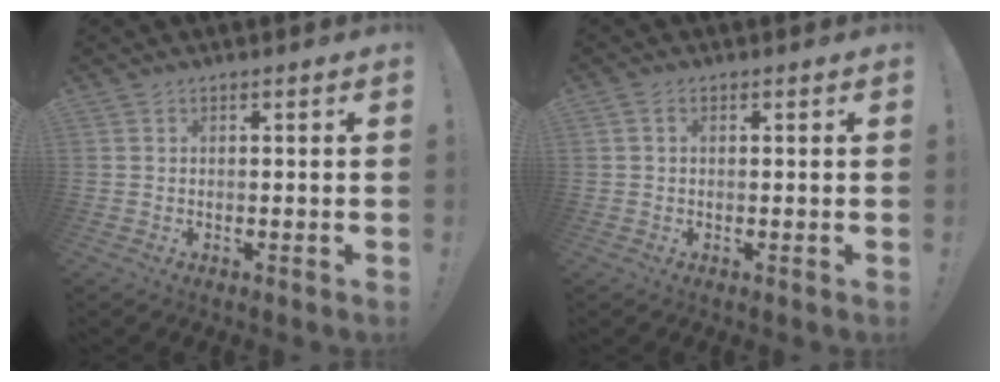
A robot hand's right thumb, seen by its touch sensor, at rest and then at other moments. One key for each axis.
{"total": 1.2, "fx": 0.1, "fy": 0.8, "fz": 0.8, "tx": -0.016, "ty": 0.005, "tz": 0.003}